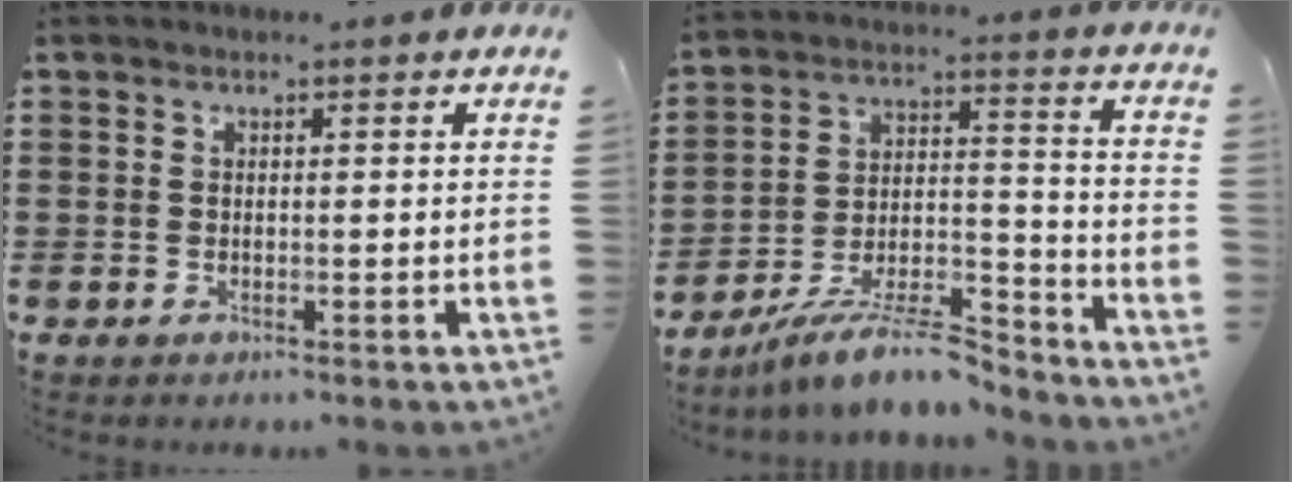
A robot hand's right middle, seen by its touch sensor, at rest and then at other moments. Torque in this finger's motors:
{"motor_torque": [2.02, 0.12, 0.18, 0.01]}